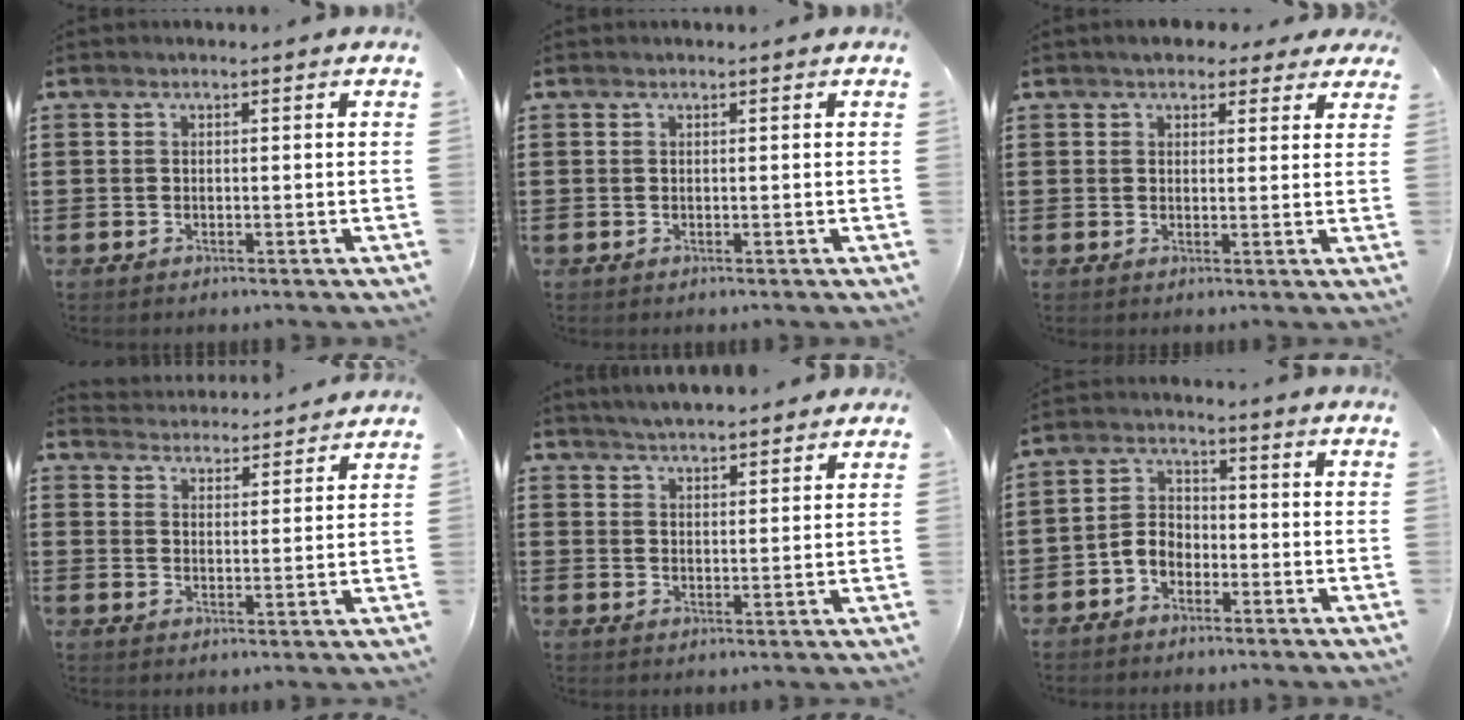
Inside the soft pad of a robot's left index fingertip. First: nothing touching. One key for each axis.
{"total": 0.0}
{"total": 3.4, "fx": 2.8, "fy": 1.5, "fz": 1.1, "tx": -0.024, "ty": 0.003, "tz": 0.050}
{"total": 4.0, "fx": 4.0, "fy": 0.0, "fz": -0.2, "tx": -0.015, "ty": -0.025, "tz": 0.068}
{"total": 3.7, "fx": 3.7, "fy": 0.0, "fz": 0.4, "tx": -0.018, "ty": -0.011, "tz": 0.067}
{"total": 3.6, "fx": -2.4, "fy": 2.3, "fz": 1.4, "tx": -0.045, "ty": 0.004, "tz": -0.055}